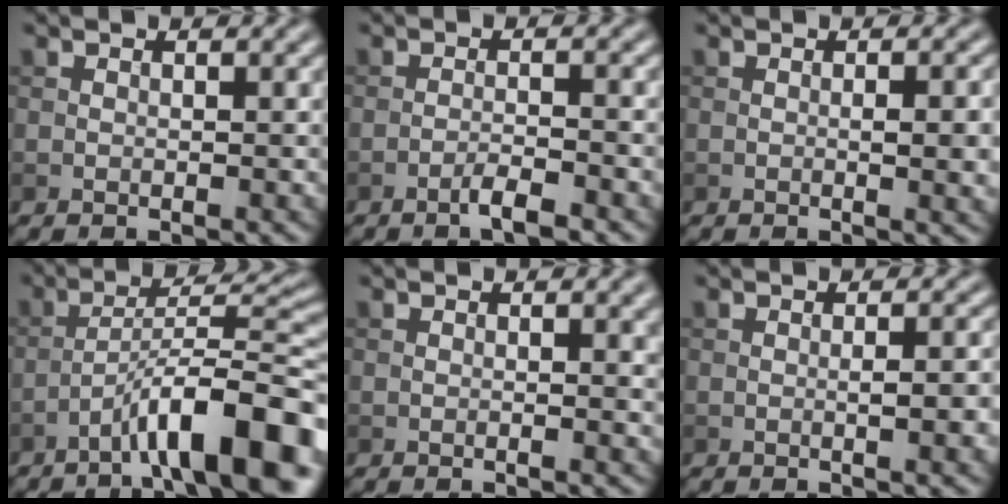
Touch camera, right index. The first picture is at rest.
{"total": 2.2, "force": [-1.5, 0.3, 1.7], "torque": [-0.027, 0.006, -0.031]}
{"total": 3.3, "force": [-0.1, 0.8, 3.2], "torque": [-0.048, -0.004, 0.000]}
{"total": 11.4, "force": [-6.1, 2.3, 9.4], "torque": [-0.139, 0.024, -0.094]}
{"total": 2.2, "force": [0.3, 0.6, 2.1], "torque": [-0.021, 0.001, 0.000]}
{"total": 3.0, "force": [-0.3, 0.7, 2.9], "torque": [-0.040, 0.000, -0.003]}